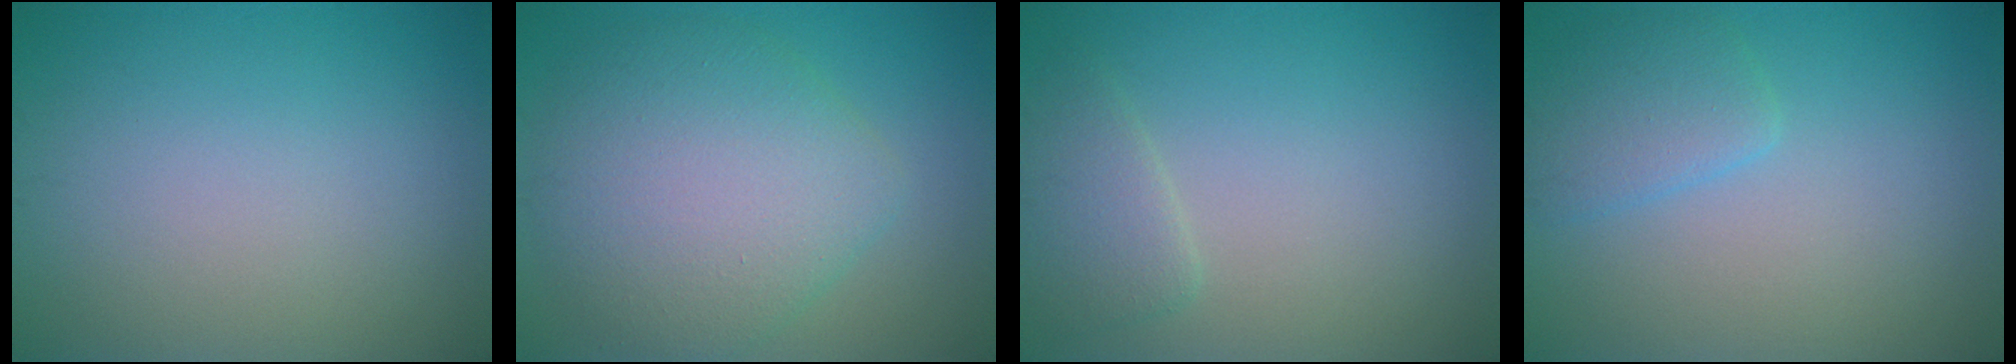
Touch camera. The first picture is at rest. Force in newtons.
{"total": 7.6, "press": 7.6, "slide": 0.2}
{"total": 2.2, "press": 2.1, "slide": 0.3}
{"total": 2.6, "press": 2.6, "slide": 0.2}